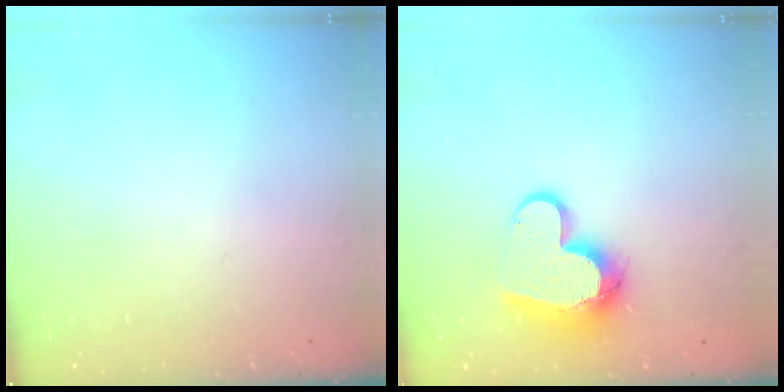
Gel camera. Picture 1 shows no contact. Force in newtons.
{"total": 12.9, "press": 12.8, "slide": 1.3}